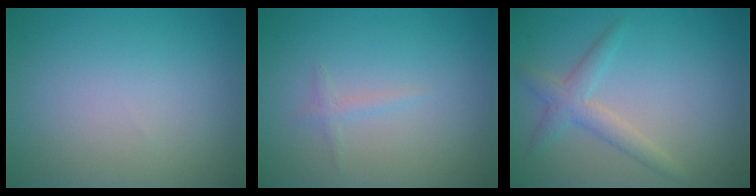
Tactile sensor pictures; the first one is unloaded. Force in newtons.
{"total": 0.8, "press": 0.8, "slide": 0.0}
{"total": 2.5, "press": 2.5, "slide": 0.0}